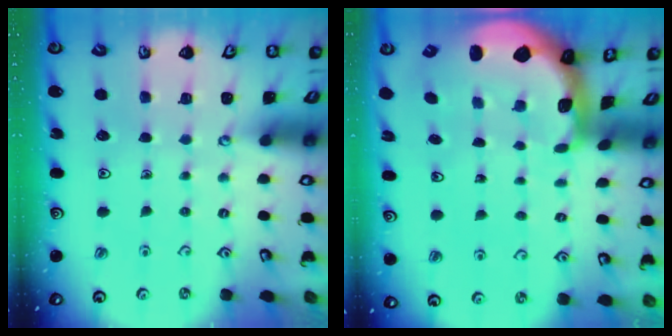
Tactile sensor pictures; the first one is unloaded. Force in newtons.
{"total": 2.9, "press": 2.9, "slide": 0.5}